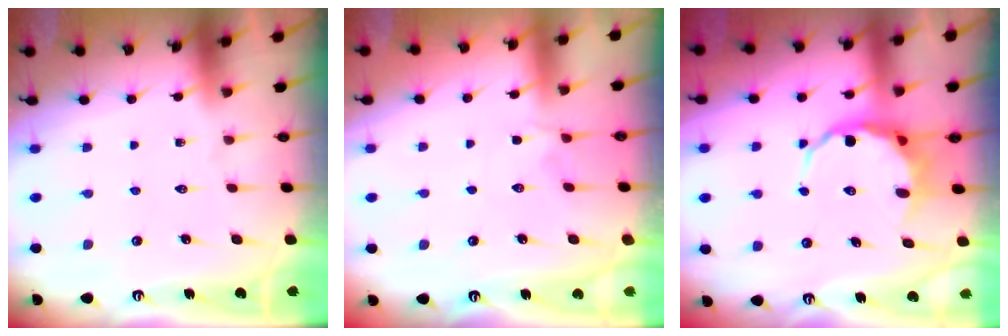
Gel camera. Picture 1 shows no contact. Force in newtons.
{"total": 1.1, "press": 0.9, "slide": 0.6}
{"total": 6.9, "press": 6.7, "slide": 1.8}